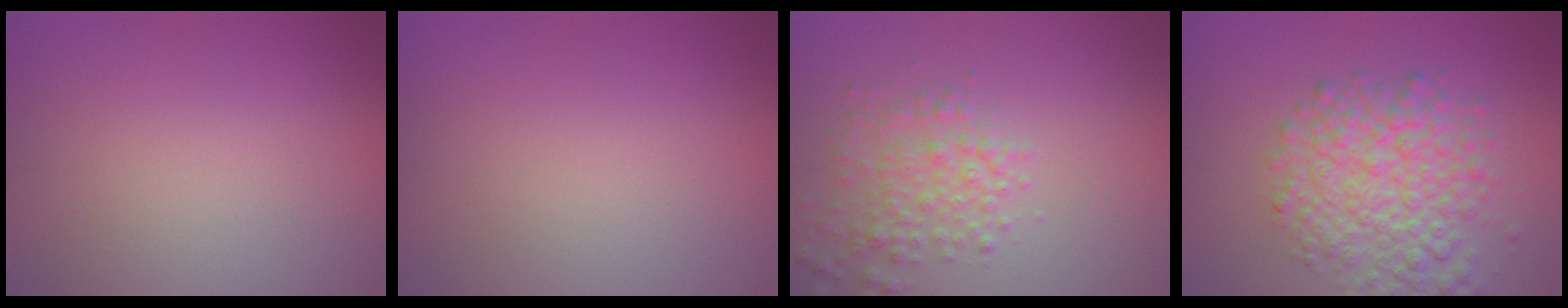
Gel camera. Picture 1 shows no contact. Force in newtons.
{"total": 0.0}
{"total": 3.2, "press": 3.2, "slide": 0.1}
{"total": 6.5, "press": 6.5, "slide": 0.2}